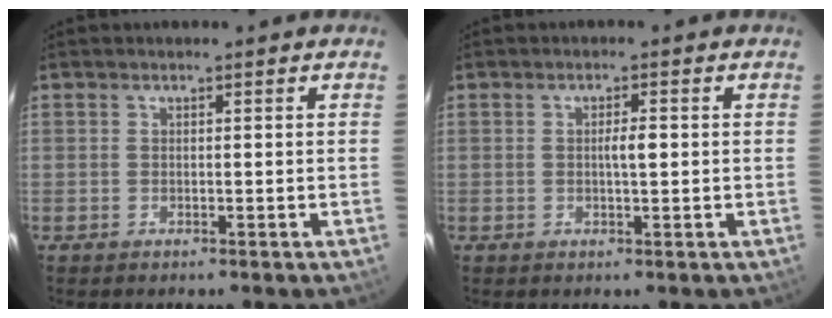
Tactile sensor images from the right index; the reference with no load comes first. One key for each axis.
{"total": 2.2, "fx": 0.0, "fy": 0.3, "fz": 2.2, "tx": -0.039, "ty": 0.002, "tz": 0.000}